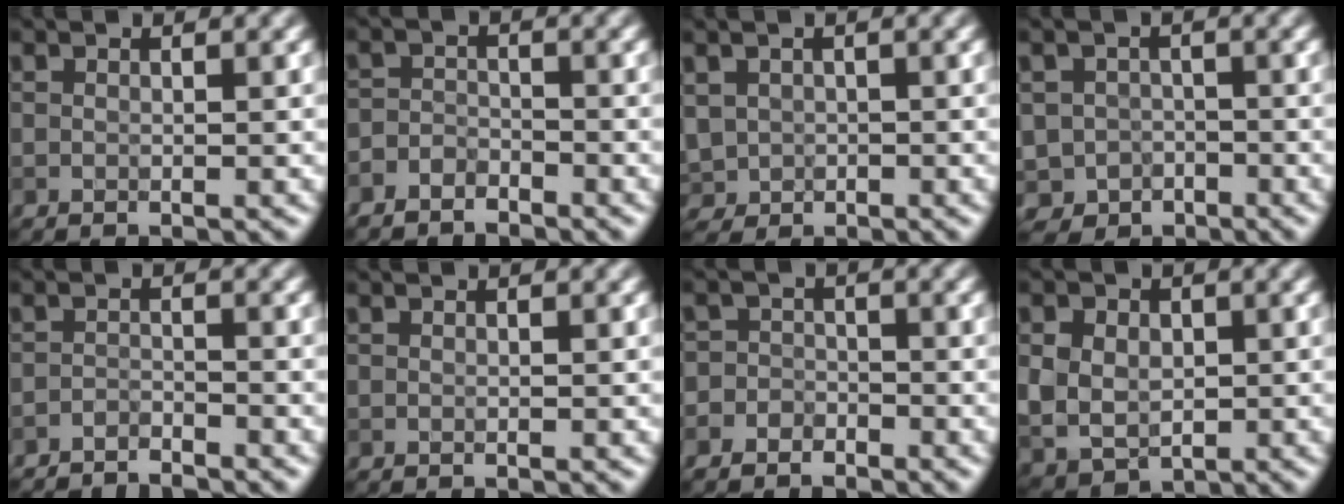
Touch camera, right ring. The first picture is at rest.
{"total": 2.5, "force": [-2.2, 1.1, 0.4], "torque": [-0.003, 0.002, -0.047]}
{"total": 3.0, "force": [-0.2, 2.7, 1.2], "torque": [-0.032, -0.009, 0.002]}
{"total": 3.8, "force": [-1.9, 3.2, 0.6], "torque": [0.003, -0.003, -0.035]}
{"total": 2.9, "force": [-2.8, 0.4, 0.4], "torque": [-0.003, -0.007, -0.052]}
{"total": 0.0}
{"total": 3.5, "force": [-2.4, 2.6, 0.1], "torque": [0.040, 0.004, -0.056]}
{"total": 5.6, "force": [0.5, 4.6, 3.2], "torque": [-0.062, 0.006, 0.002]}